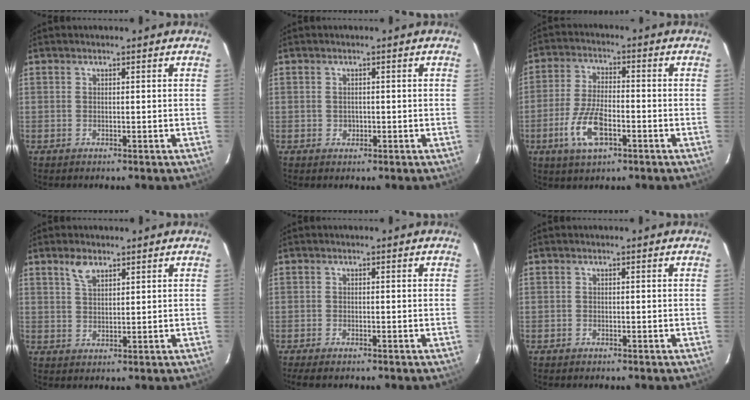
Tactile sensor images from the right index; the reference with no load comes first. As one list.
[{"total": 1.2, "force": [-0.2, 1.2, 0.3], "torque": [-0.001, 0.002, 0.000]}, {"total": 9.6, "force": [-3.9, 3.8, 7.9], "torque": [-0.171, -0.005, -0.073]}, {"total": 3.5, "force": [2.4, 1.7, 2.0], "torque": [-0.037, 0.005, 0.046]}, {"total": 3.2, "force": [-2.6, 0.7, 1.6], "torque": [-0.040, -0.014, -0.046]}, {"total": 0.6, "force": [-0.5, 0.3, -0.1], "torque": [-0.001, 0.002, -0.010]}]